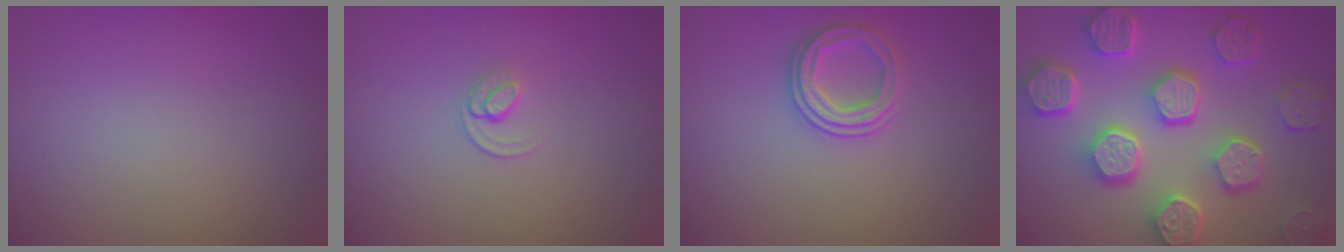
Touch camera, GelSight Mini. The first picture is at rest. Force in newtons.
{"total": 1.0, "press": 0.6, "slide": 0.8}
{"total": 2.4, "press": 2.4, "slide": 0.4}
{"total": 8.1, "press": 6.5, "slide": 4.8}